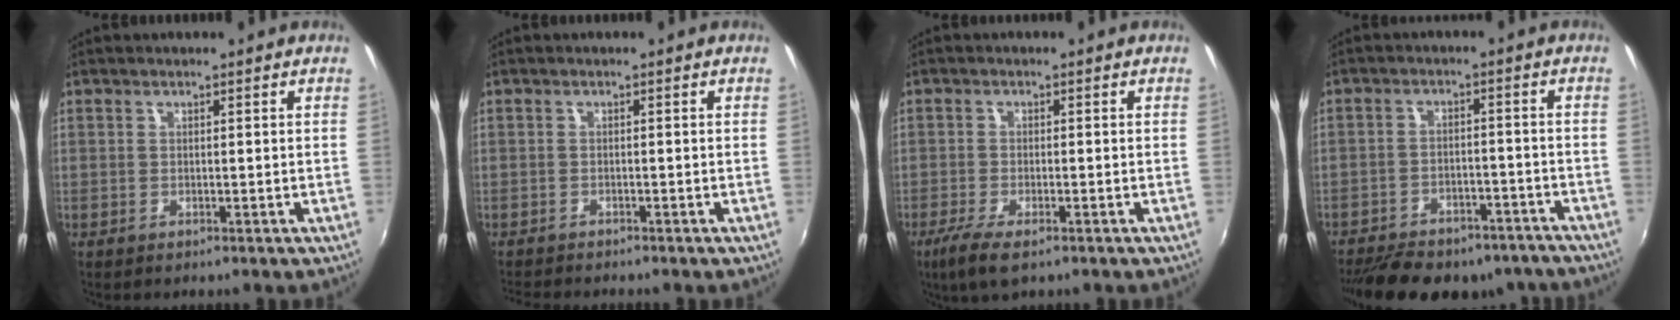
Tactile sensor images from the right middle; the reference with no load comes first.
{"total": 3.6, "force": [-3.4, 0.2, 1.2], "torque": [-0.034, -0.019, -0.063]}
{"total": 5.9, "force": [-3.7, 1.5, 4.3], "torque": [-0.101, -0.023, -0.069]}
{"total": 21.2, "force": [-17.3, 8.4, 8.9], "torque": [-0.186, -0.007, -0.223]}